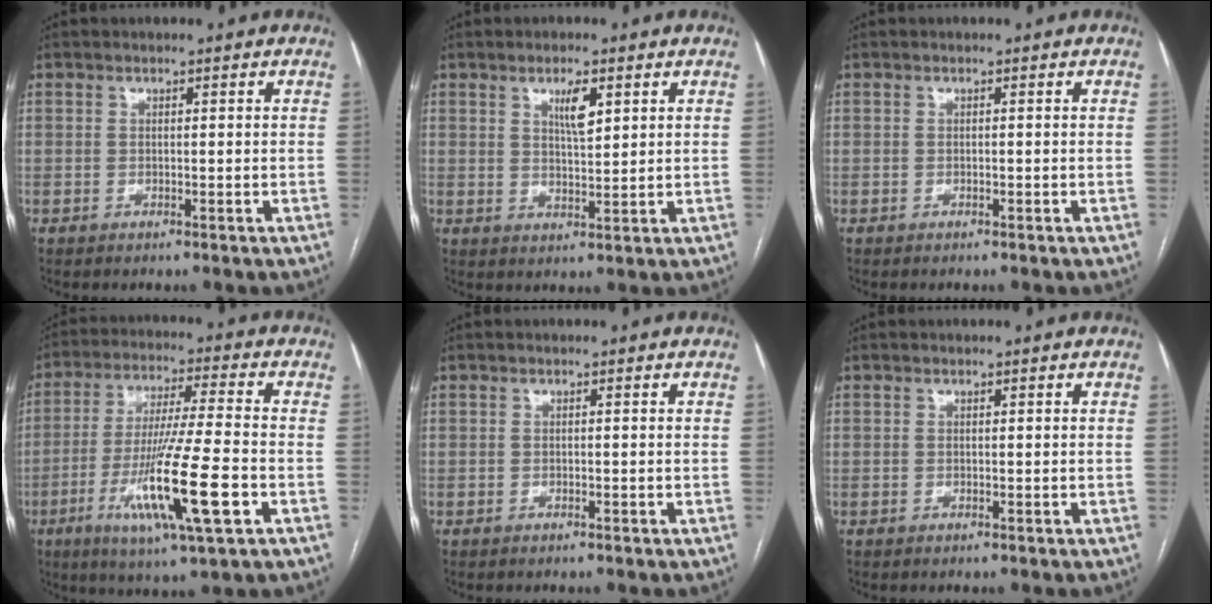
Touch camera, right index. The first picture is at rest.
{"total": 4.2, "force": [2.1, 1.1, 3.5], "torque": [-0.061, -0.004, 0.039]}
{"total": 0.0}
{"total": 15.8, "force": [-5.2, 0.4, 14.9], "torque": [-0.282, -0.027, -0.091]}
{"total": 0.0}
{"total": 0.0}